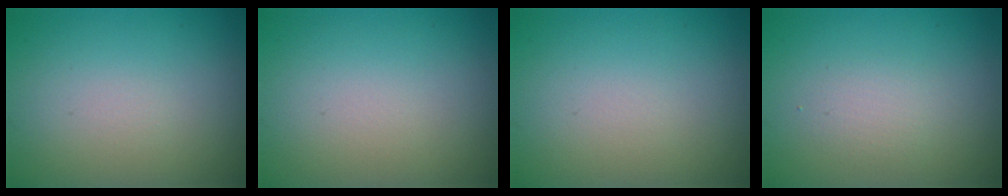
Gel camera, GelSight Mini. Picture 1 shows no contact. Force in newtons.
{"total": 0.0}
{"total": 0.0}
{"total": 1.4, "press": 1.4, "slide": 0.1}